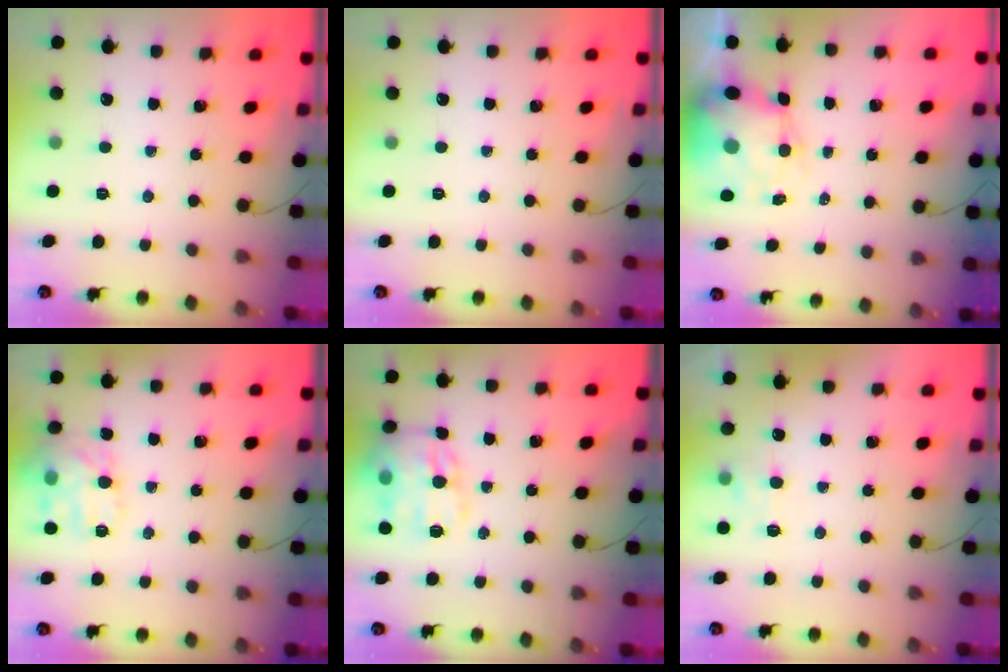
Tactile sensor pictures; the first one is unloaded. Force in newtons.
{"total": 0.0}
{"total": 8.5, "press": 8.2, "slide": 2.4}
{"total": 12.2, "press": 12.2, "slide": 1.0}
{"total": 16.9, "press": 16.8, "slide": 1.8}
{"total": 6.7, "press": 6.6, "slide": 1.3}